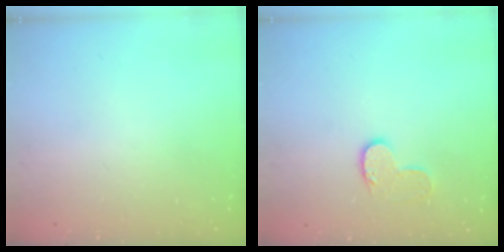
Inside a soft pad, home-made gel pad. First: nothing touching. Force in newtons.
{"total": 7.4, "press": 7.4, "slide": 0.2}